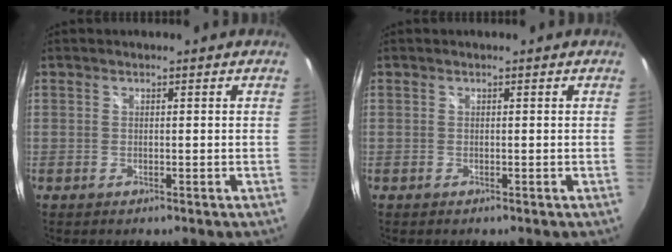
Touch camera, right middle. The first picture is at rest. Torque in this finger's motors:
{"motor_torque": [0.09, -0.22, 0.10, 0.00]}